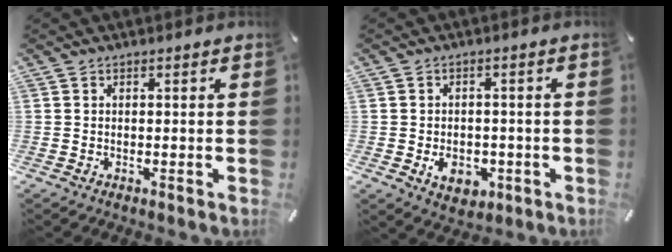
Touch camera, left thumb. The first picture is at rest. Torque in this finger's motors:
{"motor_torque": [-0.11, 0.17, 0.20, 0.20, 0.02]}